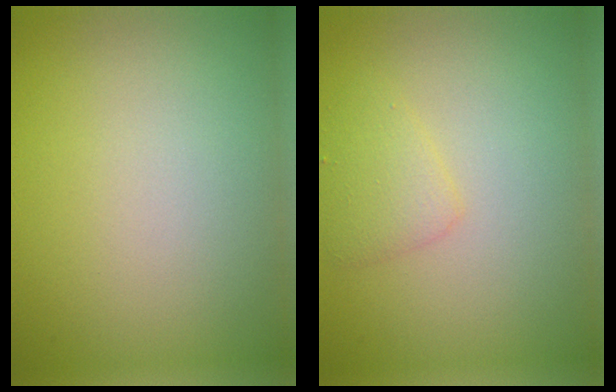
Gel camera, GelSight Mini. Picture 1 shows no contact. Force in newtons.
{"total": 1.8, "press": 1.8, "slide": 0.1}